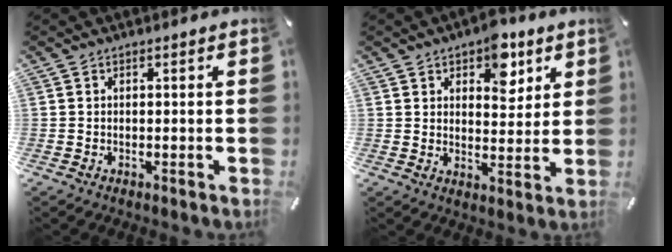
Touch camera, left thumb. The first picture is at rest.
{"total": 8.2, "force": [5.0, 5.3, 3.9], "torque": [-0.030, -0.026, 0.081]}